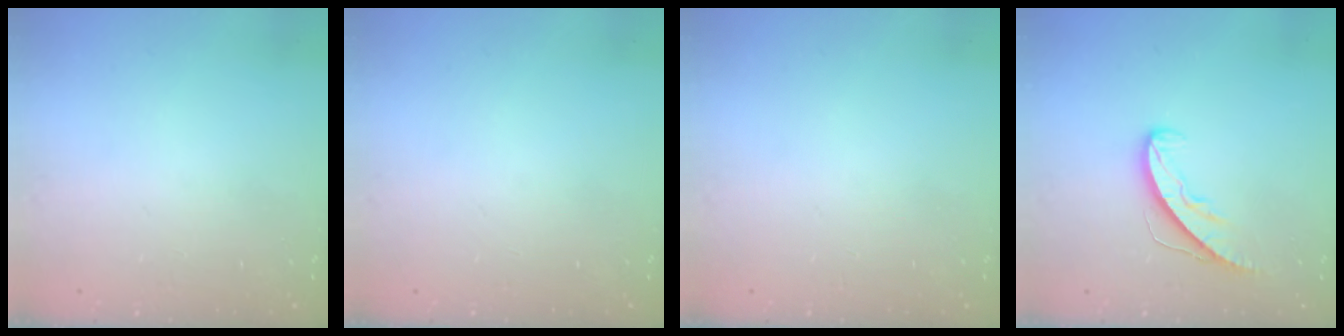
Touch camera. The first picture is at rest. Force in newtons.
{"total": 0.0}
{"total": 0.0}
{"total": 7.0, "press": 7.0, "slide": 0.6}